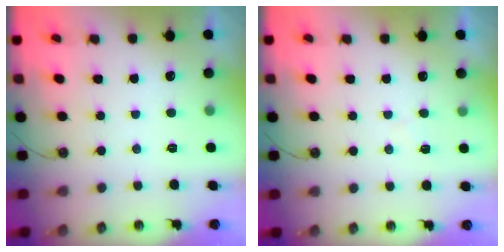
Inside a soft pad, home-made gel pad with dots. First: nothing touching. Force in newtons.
{"total": 5.4, "press": 5.4, "slide": 0.7}